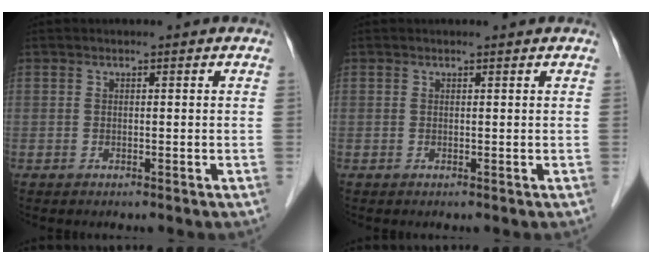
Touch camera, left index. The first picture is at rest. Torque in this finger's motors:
{"motor_torque": [0.05, 0.00, -0.03, 0.01]}